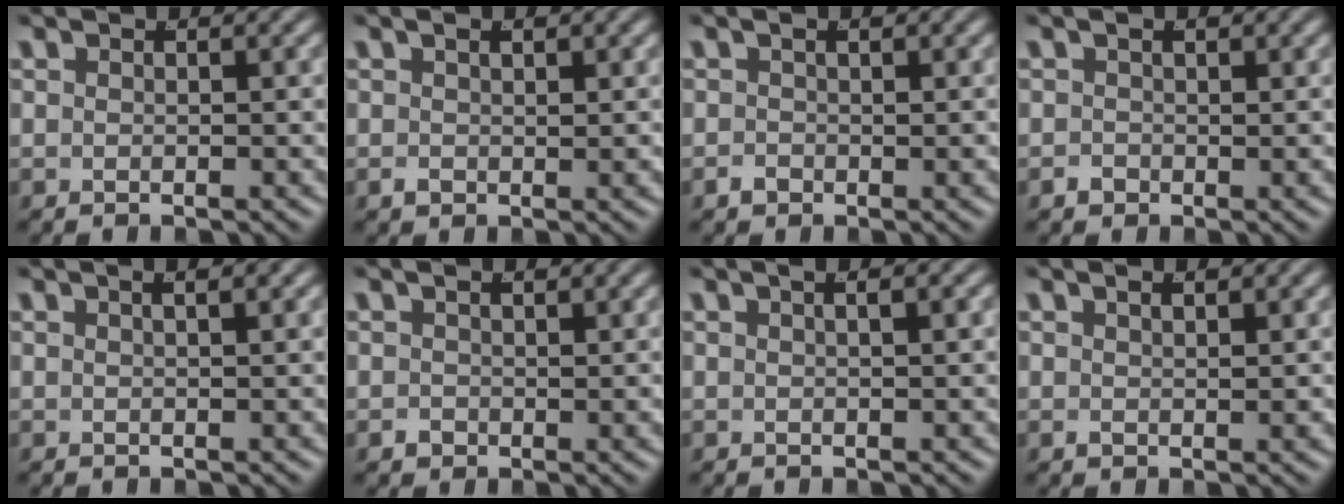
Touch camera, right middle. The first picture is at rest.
{"total": 1.0, "force": [0.1, 0.4, 0.9], "torque": [-0.008, -0.007, 0.010]}
{"total": 0.8, "force": [-0.4, 0.4, 0.6], "torque": [-0.006, -0.007, -0.001]}
{"total": 0.7, "force": [-0.3, 0.5, 0.3], "torque": [0.001, -0.007, 0.000]}
{"total": 1.3, "force": [0.6, -0.1, 1.1], "torque": [-0.010, 0.009, 0.008]}
{"total": 0.8, "force": [-0.1, 0.6, 0.4], "torque": [-0.002, -0.007, 0.006]}
{"total": 1.9, "force": [0.7, 0.4, 1.7], "torque": [-0.008, 0.017, 0.006]}
{"total": 1.0, "force": [0.4, 0.1, 0.9], "torque": [-0.005, -0.003, 0.011]}